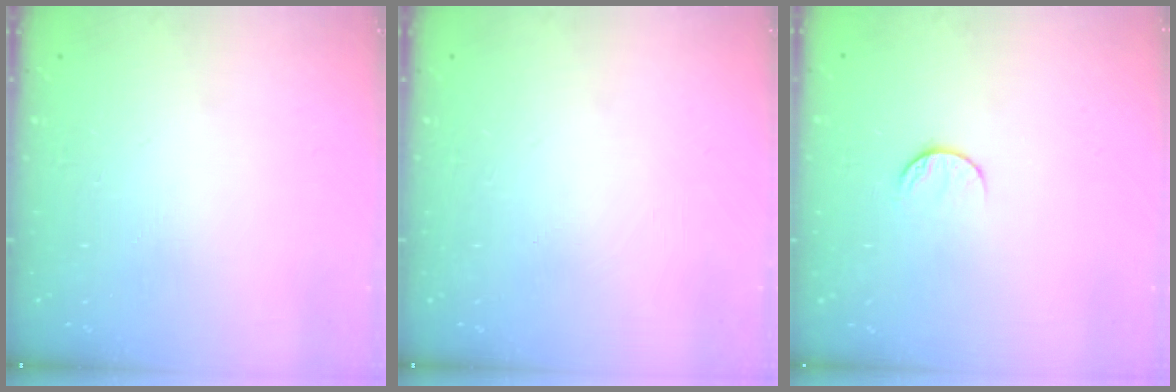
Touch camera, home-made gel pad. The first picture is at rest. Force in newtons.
{"total": 0.0}
{"total": 6.8, "press": 6.7, "slide": 0.9}